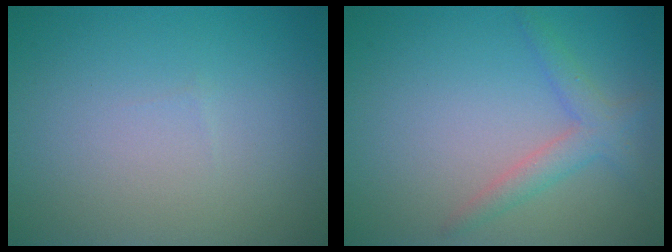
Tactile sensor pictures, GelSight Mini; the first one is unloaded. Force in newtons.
{"total": 2.4, "press": 2.4, "slide": 0.2}